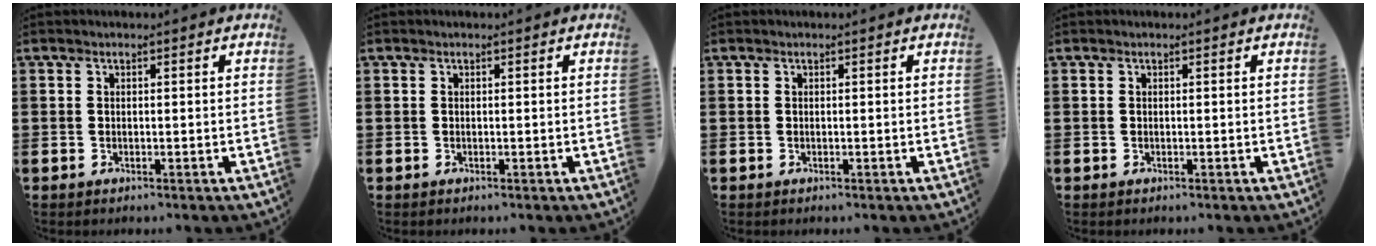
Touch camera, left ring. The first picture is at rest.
{"total": 0.0}
{"total": 0.0}
{"total": 0.0}